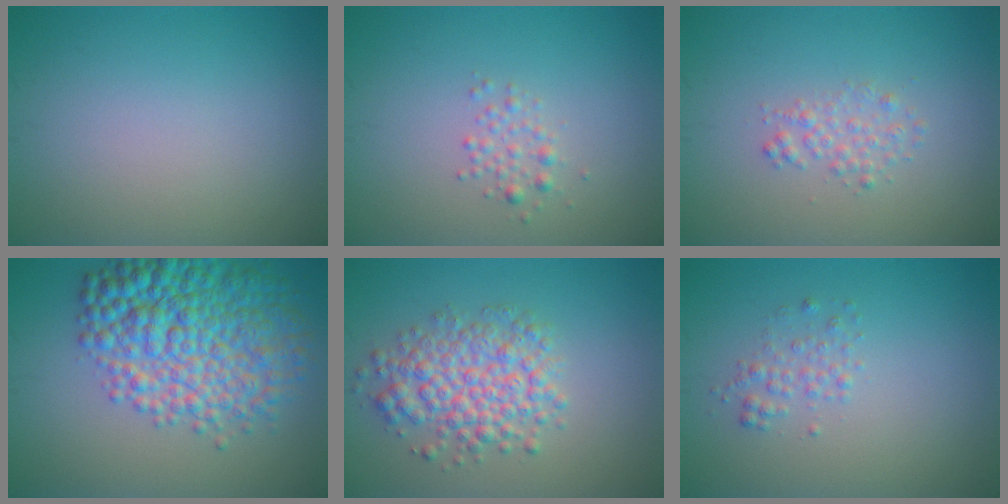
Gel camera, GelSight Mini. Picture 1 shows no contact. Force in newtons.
{"total": 1.4, "press": 1.4, "slide": 0.1}
{"total": 1.5, "press": 1.5, "slide": 0.0}
{"total": 9.3, "press": 9.3, "slide": 0.1}
{"total": 5.0, "press": 5.0, "slide": 0.2}
{"total": 1.4, "press": 1.4, "slide": 0.0}